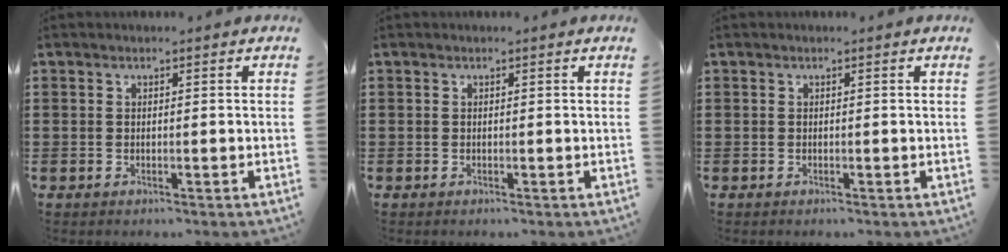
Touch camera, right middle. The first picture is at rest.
{"total": 0.0}
{"total": 0.0}